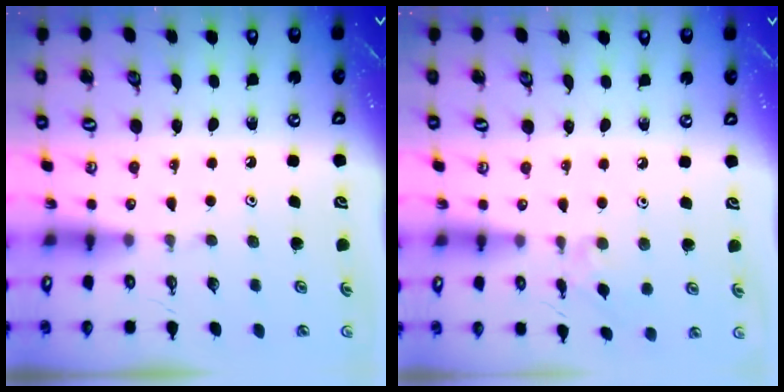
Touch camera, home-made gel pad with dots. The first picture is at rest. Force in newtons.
{"total": 1.8, "press": 1.7, "slide": 0.5}